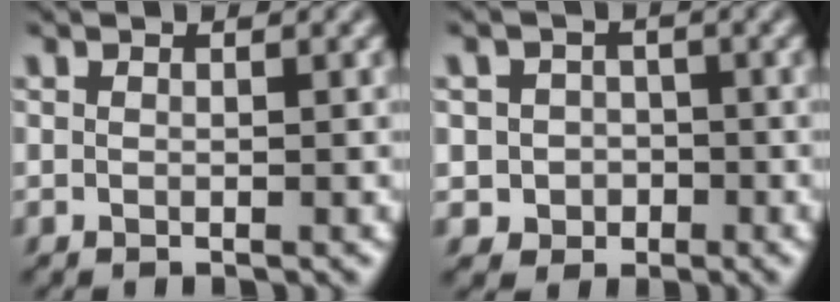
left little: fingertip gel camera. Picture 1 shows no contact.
{"total": 3.1, "force": [-0.7, 2.9, 0.5], "torque": [0.011, 0.008, -0.026]}